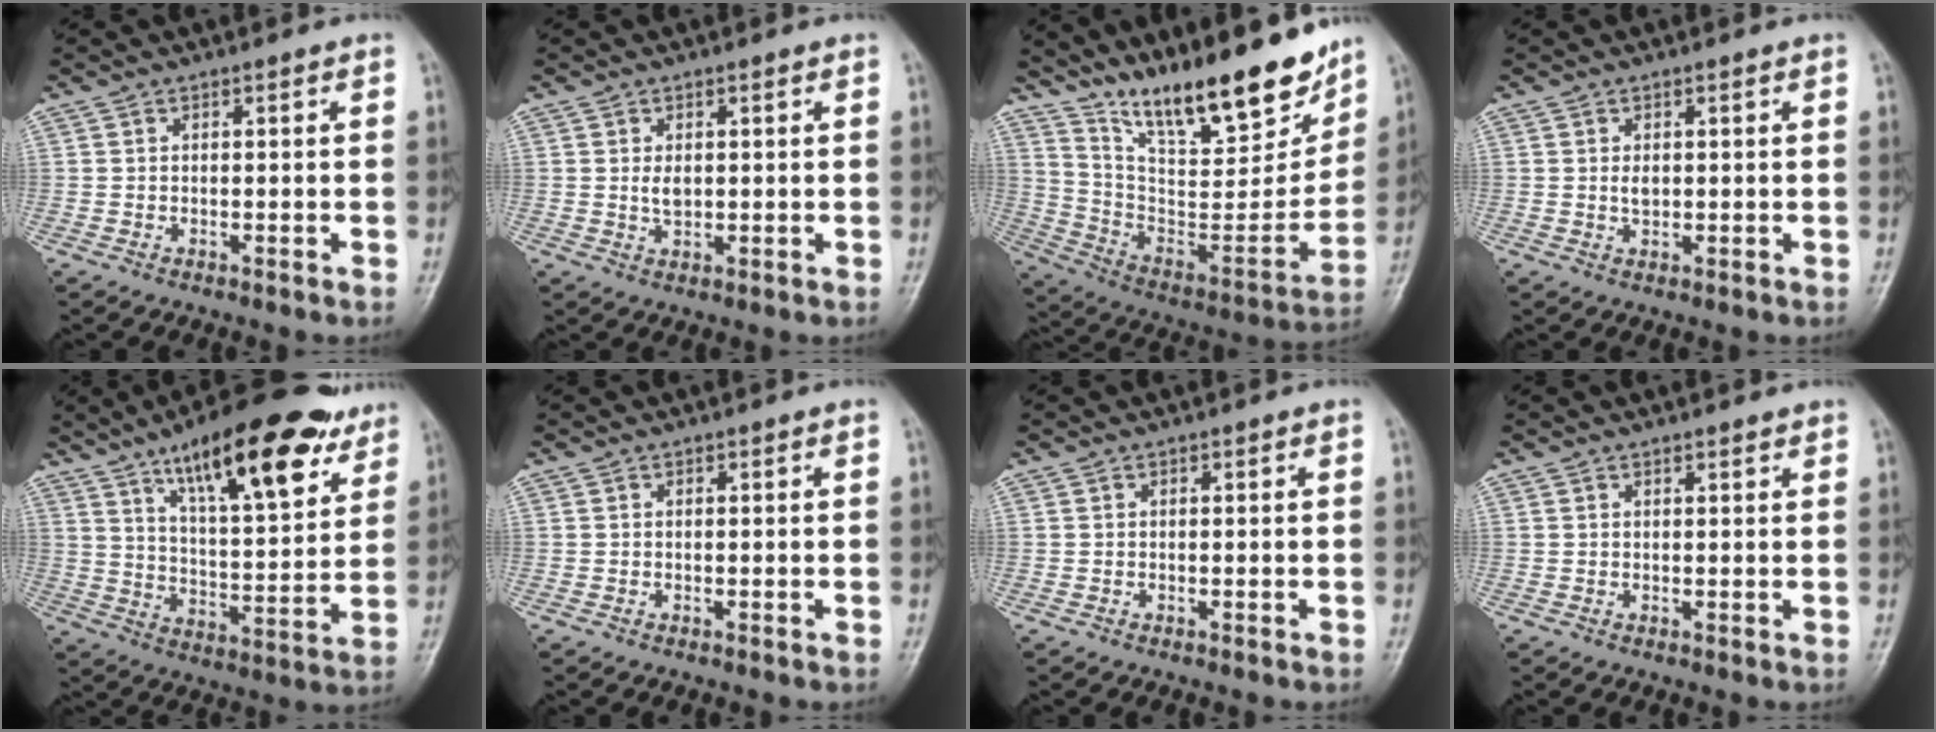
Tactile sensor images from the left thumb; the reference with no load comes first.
{"total": 2.4, "force": [0.6, 1.3, 1.9], "torque": [-0.029, -0.006, 0.014]}
{"total": 24.0, "force": [18.2, 6.3, 14.3], "torque": [-0.184, -0.093, 0.309]}
{"total": 1.8, "force": [0.5, 1.0, 1.4], "torque": [-0.021, -0.004, 0.012]}
{"total": 22.2, "force": [13.4, 7.0, 16.2], "torque": [-0.214, -0.047, 0.211]}
{"total": 0.0}
{"total": 0.0}
{"total": 1.1, "force": [0.9, 0.3, 0.5], "torque": [-0.007, -0.005, 0.012]}